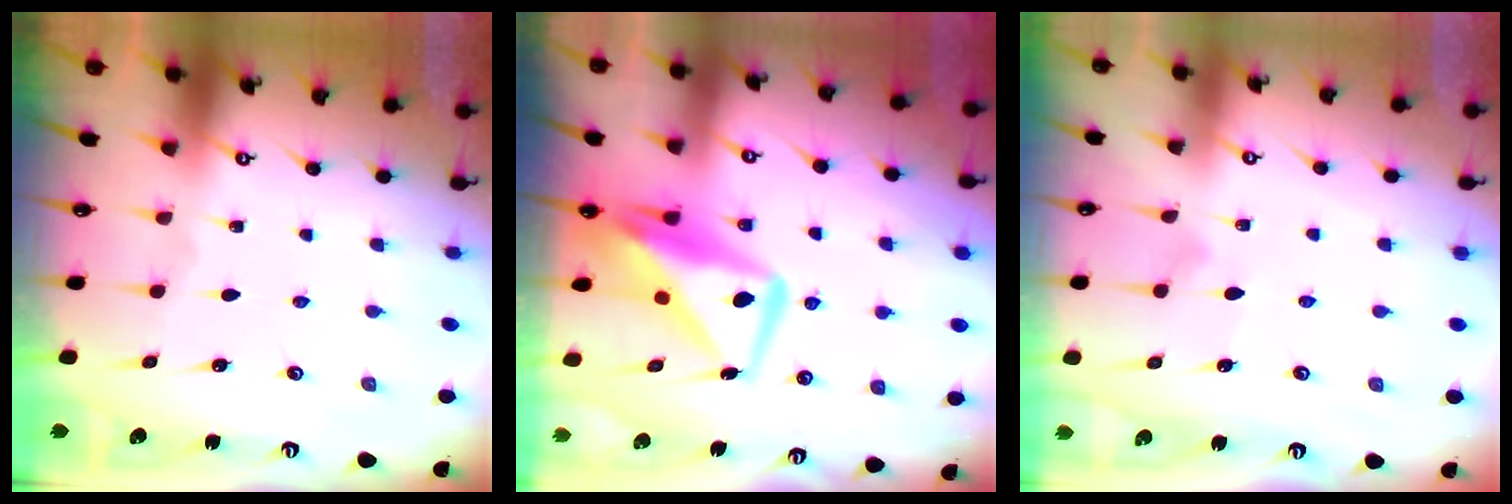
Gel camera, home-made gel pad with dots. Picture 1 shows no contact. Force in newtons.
{"total": 11.3, "press": 11.3, "slide": 1.0}
{"total": 6.3, "press": 6.3, "slide": 0.3}